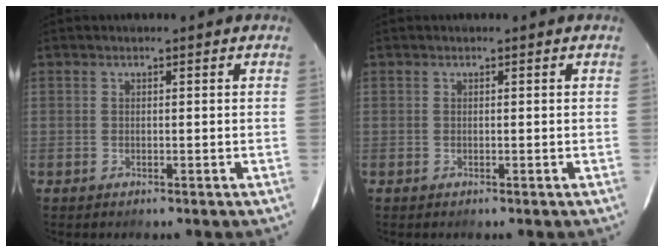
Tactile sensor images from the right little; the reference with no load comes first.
{"total": 0.0}